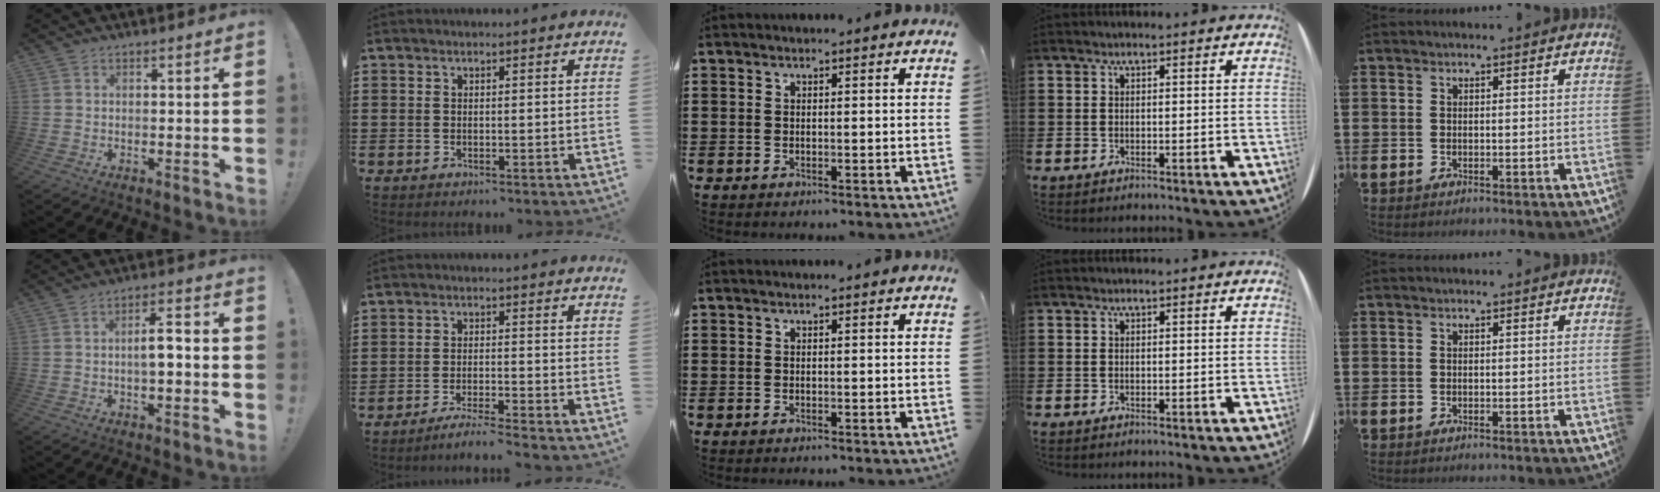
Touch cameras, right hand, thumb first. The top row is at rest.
{"thumb": {"total": 5.8, "force": [-1.1, 1.7, 5.4], "torque": [-0.079, 0.006, -0.023]}, "index": {"total": 3.1, "force": [-3.0, -0.4, 0.9], "torque": [-0.017, -0.002, -0.059]}}